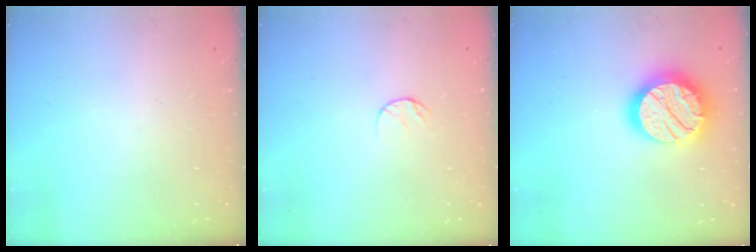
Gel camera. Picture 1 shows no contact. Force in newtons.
{"total": 5.9, "press": 5.9, "slide": 0.6}
{"total": 20.3, "press": 20.3, "slide": 1.6}